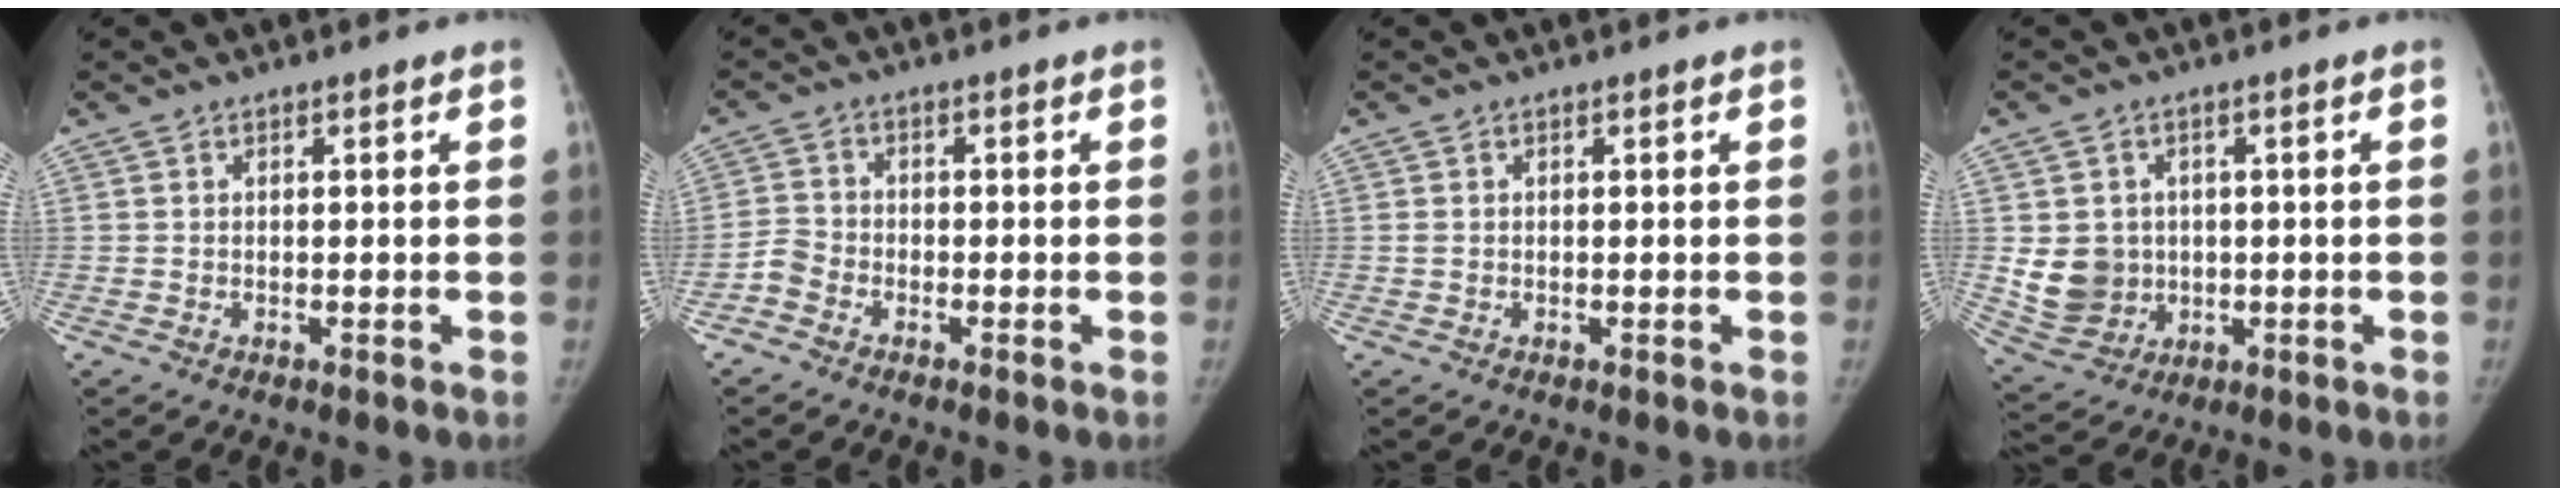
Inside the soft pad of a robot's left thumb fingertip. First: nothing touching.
{"total": 3.1, "force": [-2.0, 2.1, 1.1], "torque": [-0.020, 0.010, -0.050]}
{"total": 0.7, "force": [-0.1, 0.6, 0.3], "torque": [-0.009, 0.000, 0.000]}
{"total": 8.3, "force": [0.3, 7.6, 3.4], "torque": [-0.036, -0.003, 0.024]}